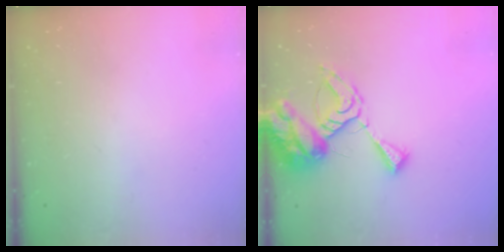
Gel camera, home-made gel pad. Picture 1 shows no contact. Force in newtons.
{"total": 12.8, "press": 12.8, "slide": 1.4}